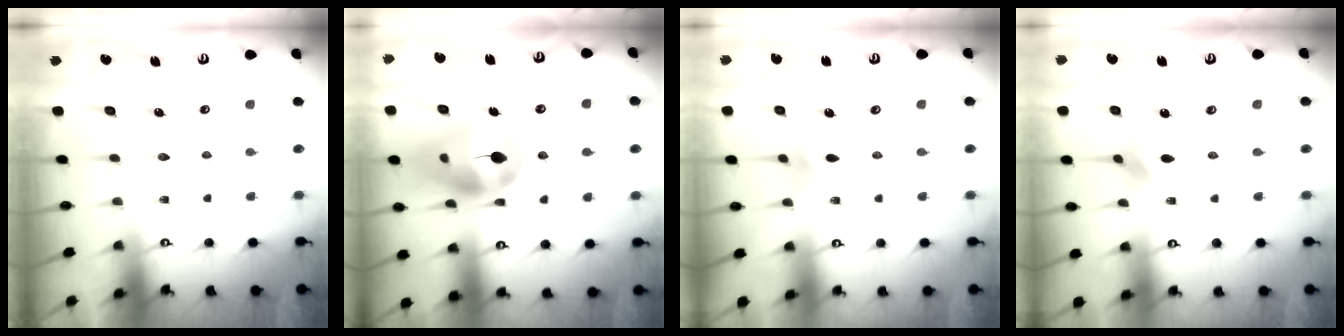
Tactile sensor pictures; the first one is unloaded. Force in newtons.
{"total": 16.3, "press": 16.2, "slide": 2.2}
{"total": 2.4, "press": 2.3, "slide": 0.6}
{"total": 2.8, "press": 2.8, "slide": 0.6}